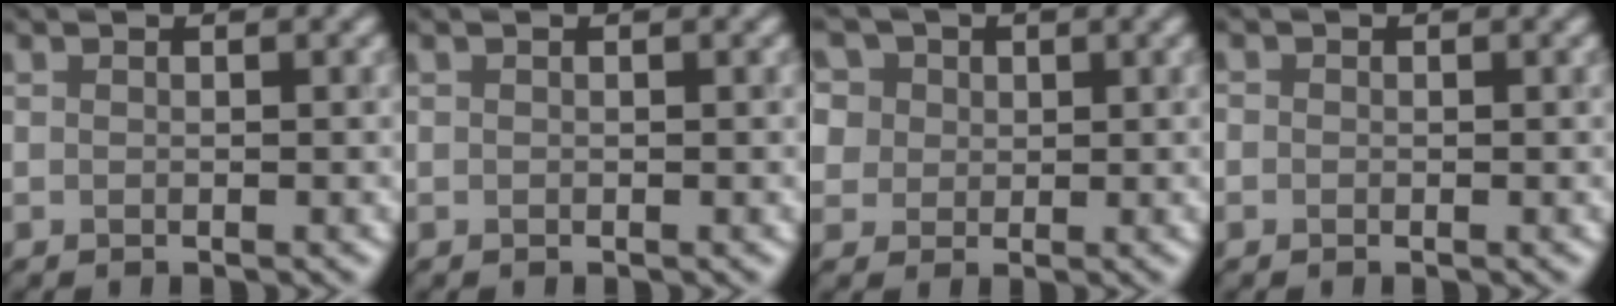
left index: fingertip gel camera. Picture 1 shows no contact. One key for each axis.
{"total": 0.0}
{"total": 9.3, "fx": 4.8, "fy": 6.7, "fz": 4.2, "tx": -0.087, "ty": 0.028, "tz": 0.056}
{"total": 0.6, "fx": 0.0, "fy": 0.6, "fz": 0.1, "tx": 0.002, "ty": -0.005, "tz": -0.004}